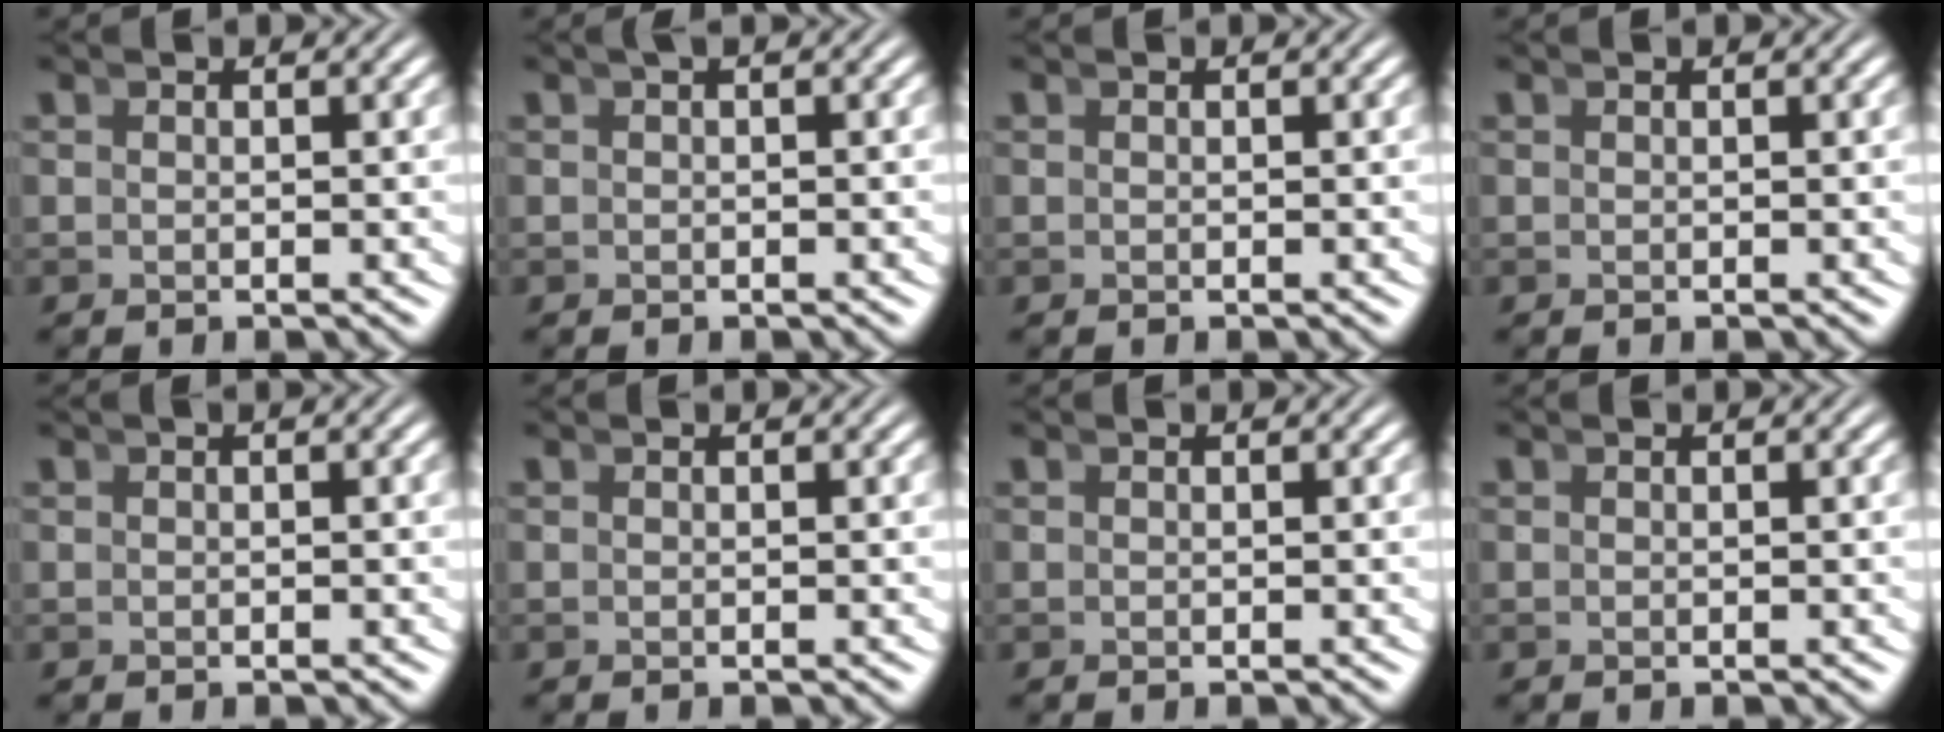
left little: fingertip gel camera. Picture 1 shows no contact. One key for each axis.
{"total": 0.6, "fx": 0.3, "fy": 0.1, "fz": 0.5, "tx": -0.005, "ty": 0.012, "tz": -0.001}
{"total": 0.0}
{"total": 0.0}
{"total": 0.0}
{"total": 0.0}
{"total": 0.0}
{"total": 0.0}